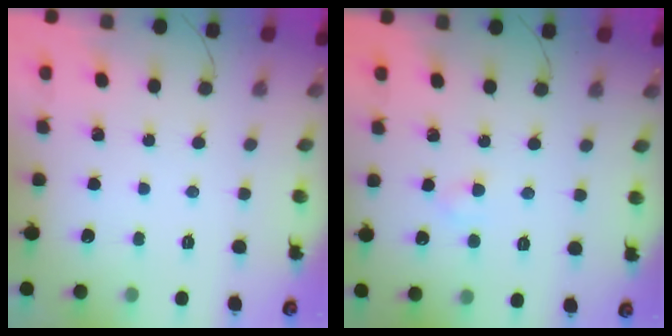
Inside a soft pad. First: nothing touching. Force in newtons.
{"total": 2.5, "press": 2.3, "slide": 1.0}